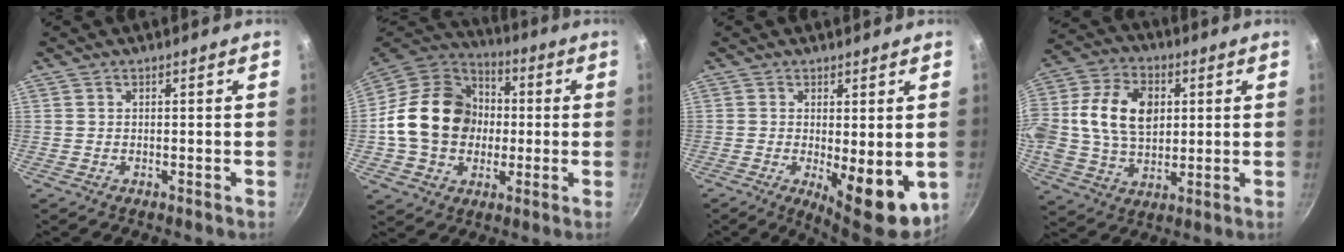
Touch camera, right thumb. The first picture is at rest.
{"total": 20.6, "force": [-0.3, 16.7, 12.1], "torque": [-0.182, 0.035, -0.008]}
{"total": 10.2, "force": [-1.6, 3.8, 9.4], "torque": [-0.110, -0.006, -0.008]}
{"total": 17.3, "force": [2.8, 12.0, 12.1], "torque": [-0.213, 0.013, 0.040]}